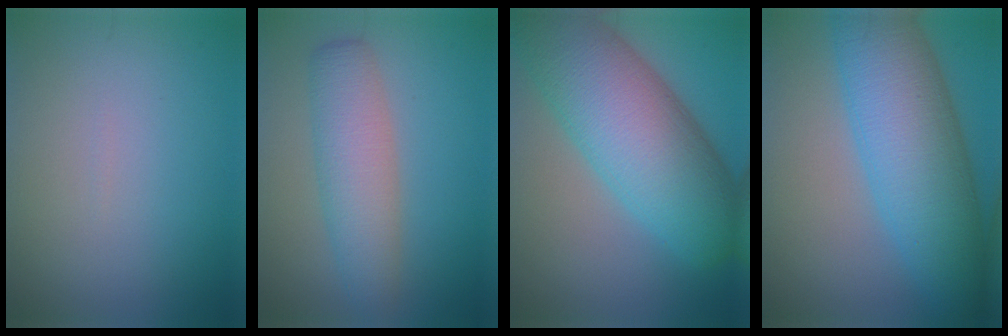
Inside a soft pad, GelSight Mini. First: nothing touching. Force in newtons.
{"total": 4.9, "press": 4.9, "slide": 0.1}
{"total": 12.2, "press": 12.2, "slide": 0.4}
{"total": 10.8, "press": 10.8, "slide": 0.1}